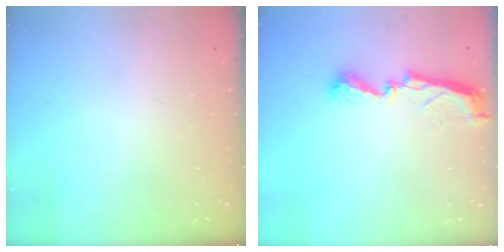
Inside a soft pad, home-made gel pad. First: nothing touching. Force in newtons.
{"total": 7.0, "press": 7.0, "slide": 0.2}